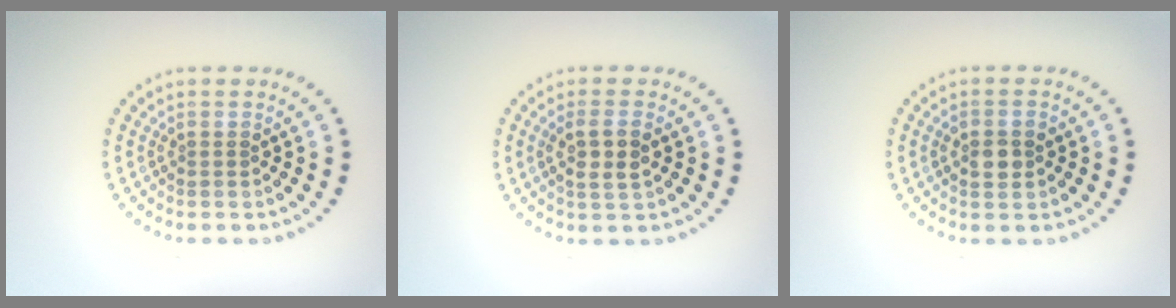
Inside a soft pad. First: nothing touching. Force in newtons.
{"total": 2.6, "press": 2.5, "slide": 0.8}
{"total": 2.5, "press": 2.5, "slide": 0.1}